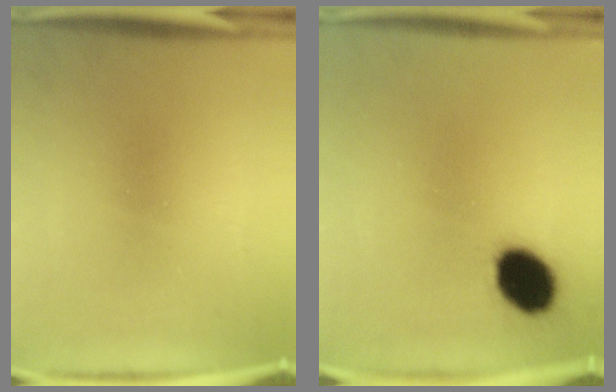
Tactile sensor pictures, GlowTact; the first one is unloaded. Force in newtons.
{"total": 11.7}